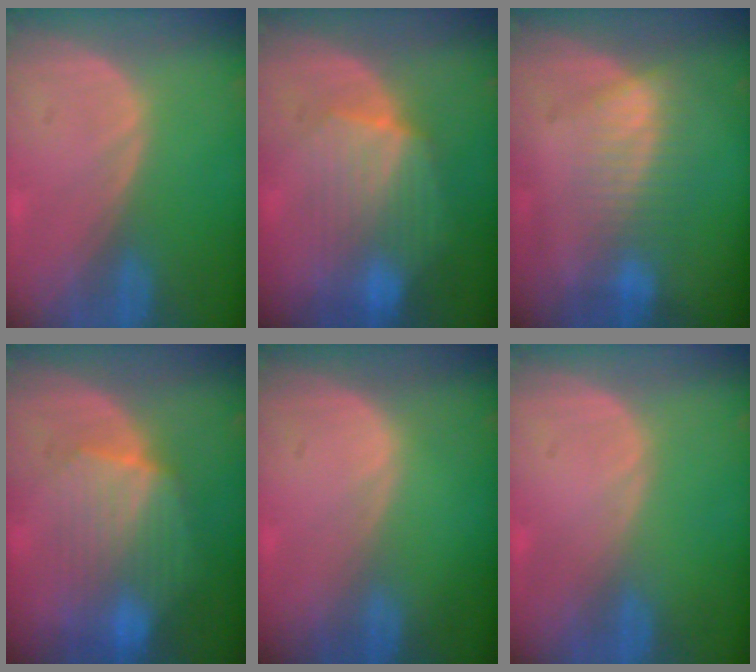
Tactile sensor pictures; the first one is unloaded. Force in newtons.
{"total": 7.7, "press": 7.6, "slide": 0.7}
{"total": 7.2, "press": 6.3, "slide": 3.5}
{"total": 8.2, "press": 8.1, "slide": 1.3}
{"total": 0.0}
{"total": 0.0}